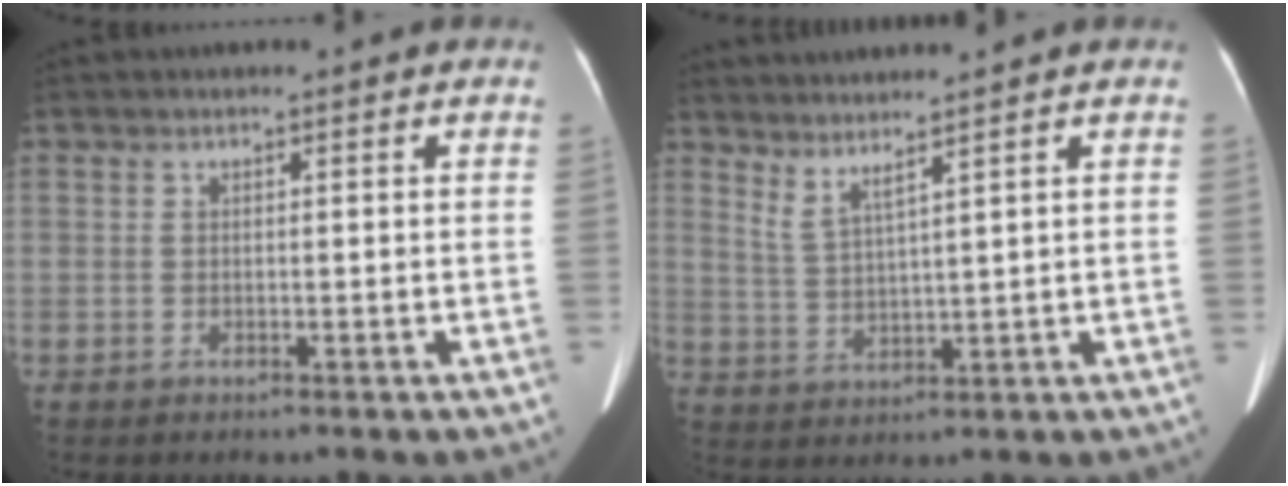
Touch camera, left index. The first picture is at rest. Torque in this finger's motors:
{"motor_torque": [-0.22, -0.31, 0.03, 0.01]}